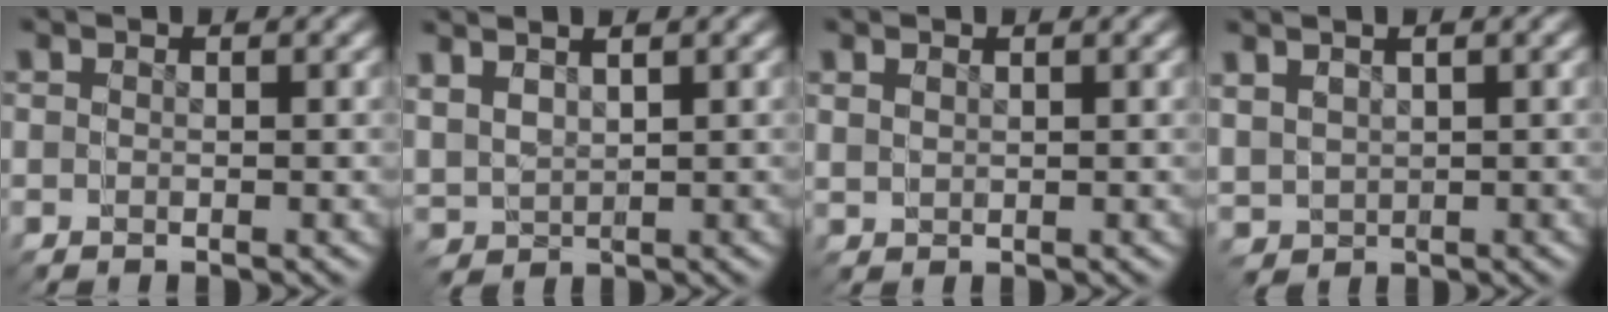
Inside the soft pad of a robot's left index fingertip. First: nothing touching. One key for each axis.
{"total": 3.0, "fx": 1.2, "fy": 2.5, "fz": 1.3, "tx": -0.016, "ty": 0.000, "tz": 0.027}
{"total": 1.0, "fx": 0.9, "fy": 0.0, "fz": 0.4, "tx": 0.010, "ty": 0.010, "tz": 0.014}
{"total": 2.9, "fx": 0.8, "fy": 2.5, "fz": 1.0, "tx": -0.006, "ty": 0.000, "tz": 0.020}